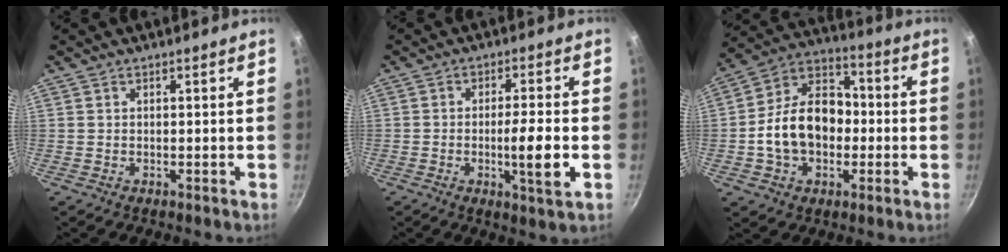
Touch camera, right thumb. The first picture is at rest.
{"total": 7.6, "force": [-1.8, 0.9, 7.4], "torque": [-0.119, 0.008, -0.030]}
{"total": 16.1, "force": [-1.8, 11.6, 11.0], "torque": [-0.156, 0.042, -0.046]}